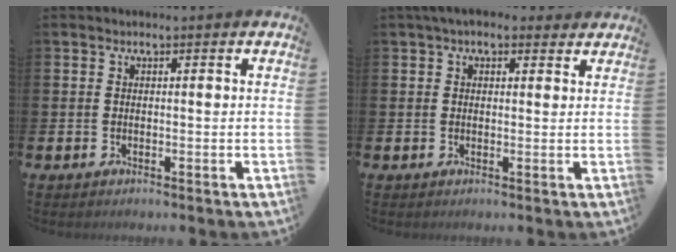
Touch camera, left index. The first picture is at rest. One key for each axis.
{"total": 3.1, "fx": 2.6, "fy": 1.4, "fz": 1.0, "tx": -0.023, "ty": -0.001, "tz": 0.046}